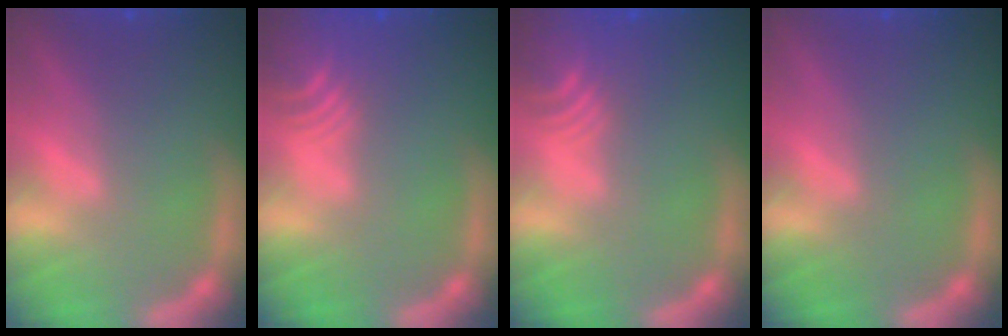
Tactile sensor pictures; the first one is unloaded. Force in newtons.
{"total": 7.0}
{"total": 6.5}
{"total": 0.0}